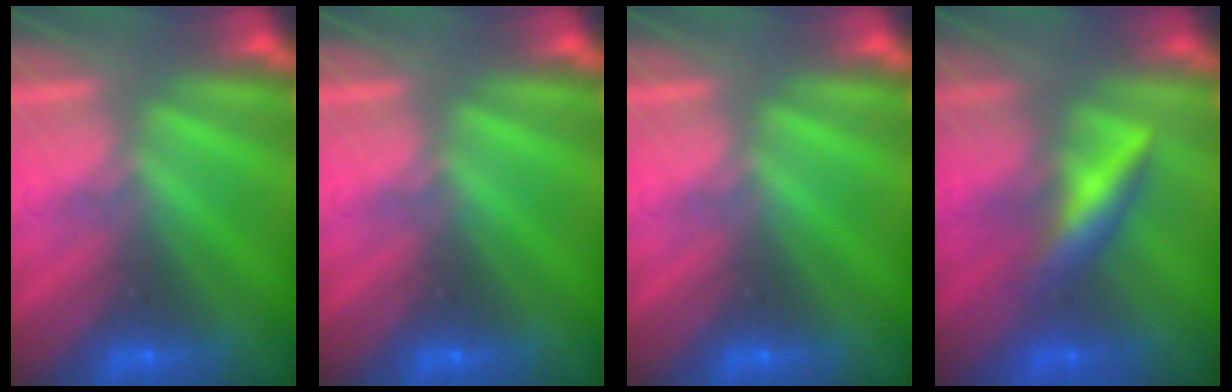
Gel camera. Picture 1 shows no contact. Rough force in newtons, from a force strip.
{"total": 0.0}
{"total": 0.0}
{"total": 2.5}